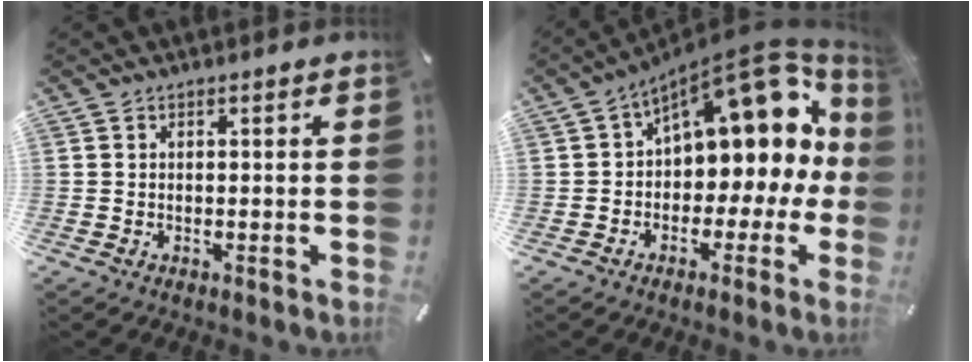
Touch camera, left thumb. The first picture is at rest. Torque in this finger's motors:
{"motor_torque": [0.64, 2.17, 1.33, -0.80, 0.50]}